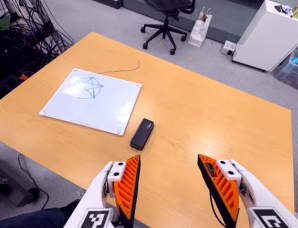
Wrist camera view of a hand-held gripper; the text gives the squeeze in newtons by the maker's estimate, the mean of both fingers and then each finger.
{"total": 0.0}